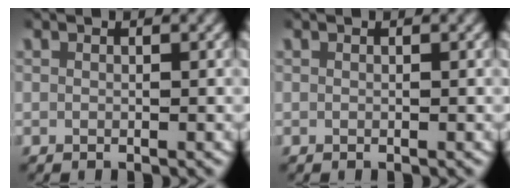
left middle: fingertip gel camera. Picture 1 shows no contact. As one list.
[{"total": 0.0}]